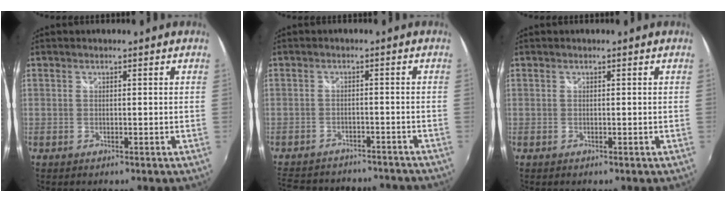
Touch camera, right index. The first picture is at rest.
{"total": 16.8, "force": [-14.4, 6.0, 6.1], "torque": [-0.140, 0.011, -0.194]}
{"total": 0.0}